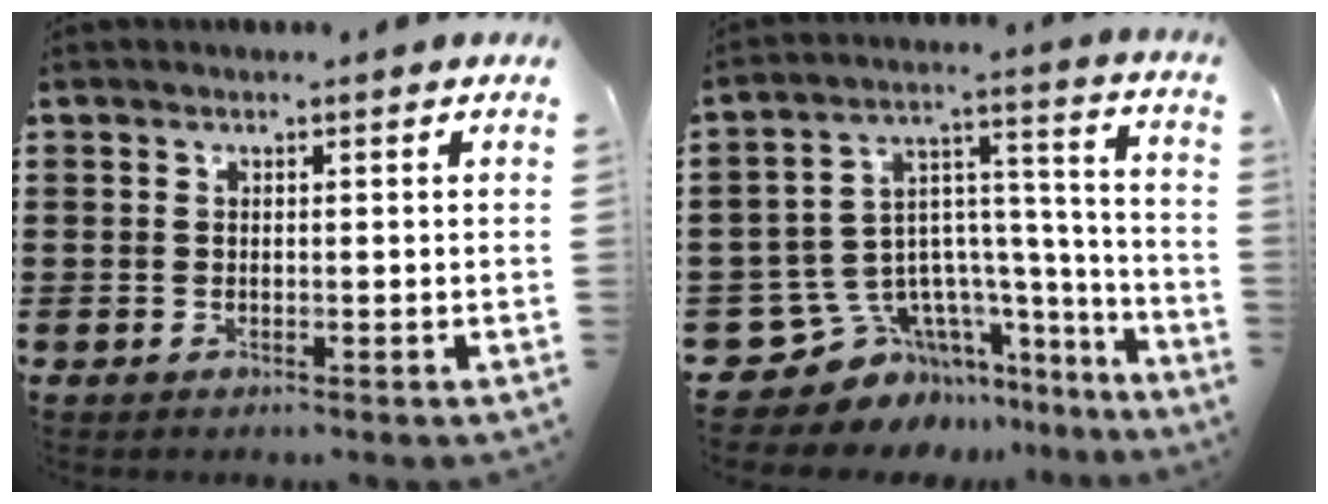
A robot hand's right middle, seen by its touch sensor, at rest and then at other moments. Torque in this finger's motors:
{"motor_torque": [0.00, -0.07, 0.07, -0.02]}